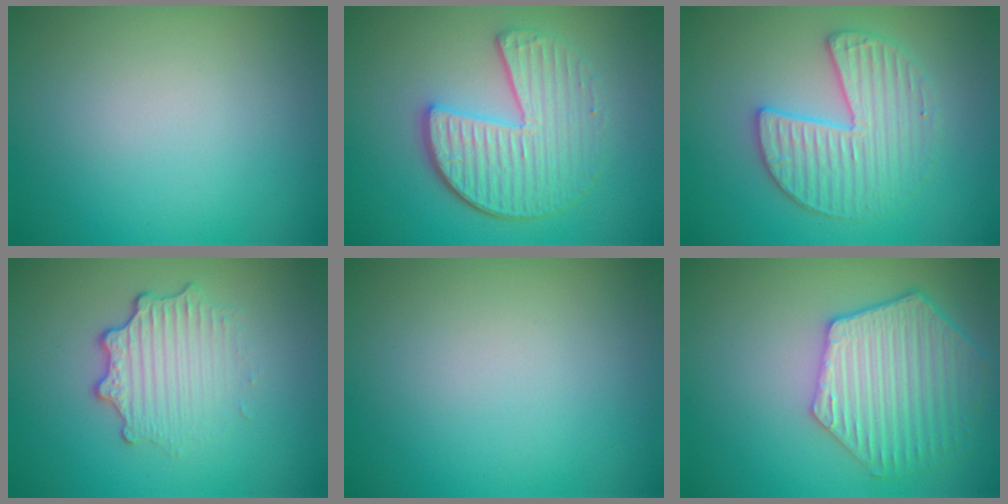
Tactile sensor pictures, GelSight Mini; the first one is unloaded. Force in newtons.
{"total": 5.0, "press": 4.0, "slide": 3.1}
{"total": 3.5, "press": 3.4, "slide": 0.6}
{"total": 3.5, "press": 2.5, "slide": 2.4}
{"total": 0.0}
{"total": 5.4, "press": 4.9, "slide": 2.3}